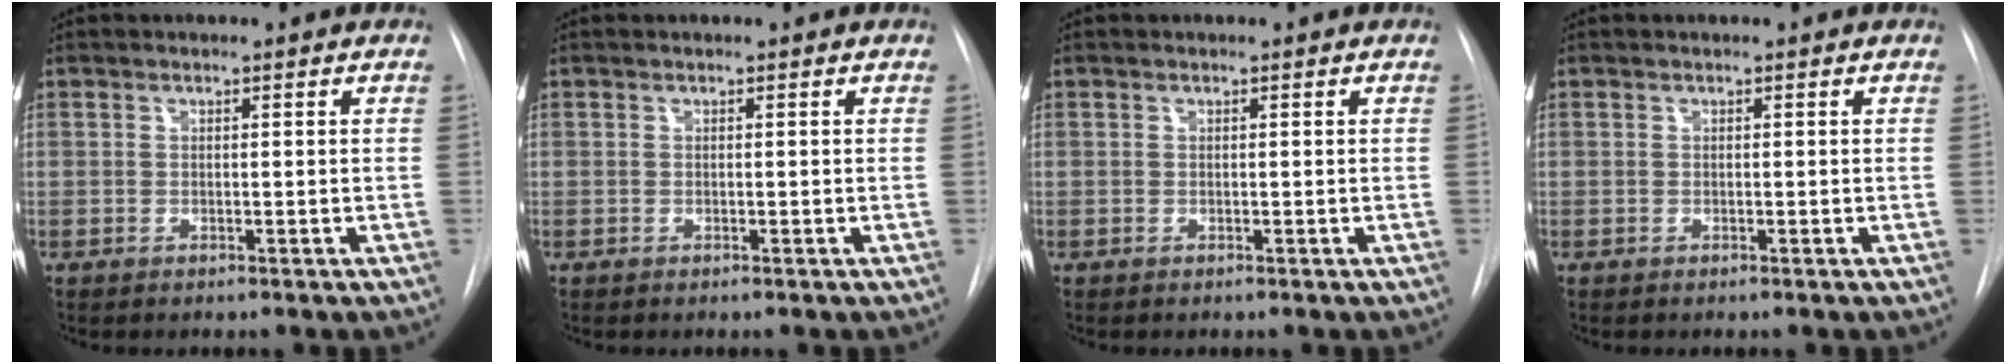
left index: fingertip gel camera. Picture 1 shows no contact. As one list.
[{"total": 0.0}, {"total": 0.0}, {"total": 0.0}]